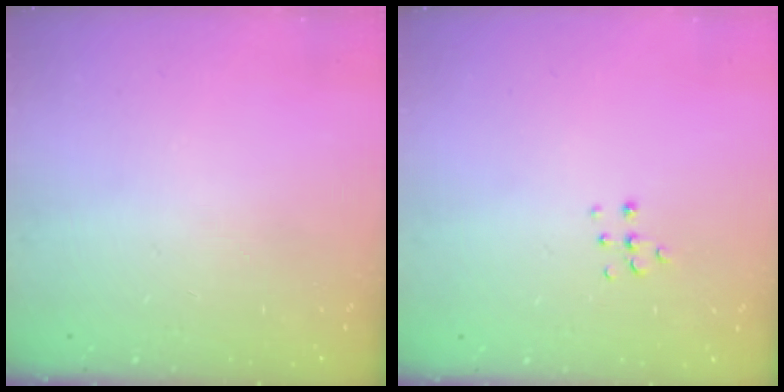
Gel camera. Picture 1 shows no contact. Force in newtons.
{"total": 4.4, "press": 4.4, "slide": 0.3}